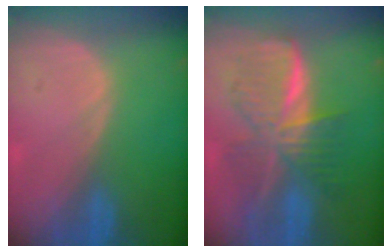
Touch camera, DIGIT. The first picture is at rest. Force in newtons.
{"total": 9.4, "press": 9.4, "slide": 0.7}